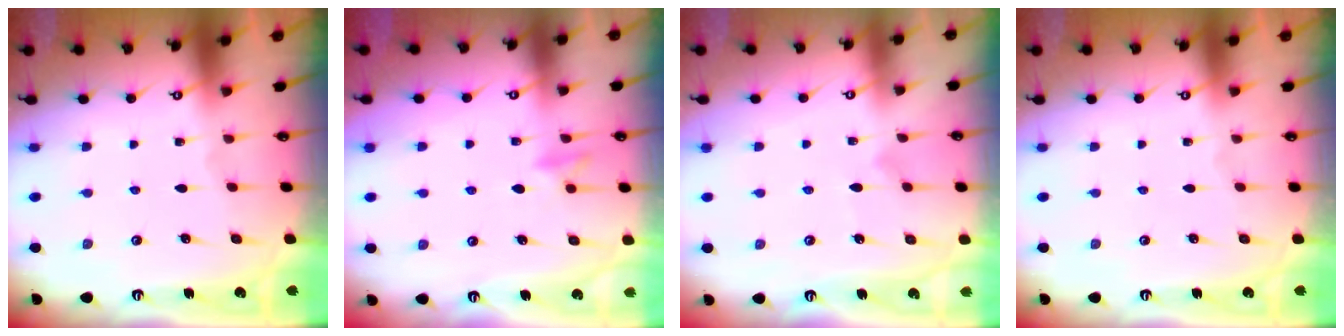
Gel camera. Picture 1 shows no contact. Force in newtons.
{"total": 8.4, "press": 8.3, "slide": 1.7}
{"total": 6.8, "press": 6.8, "slide": 0.3}
{"total": 0.0}